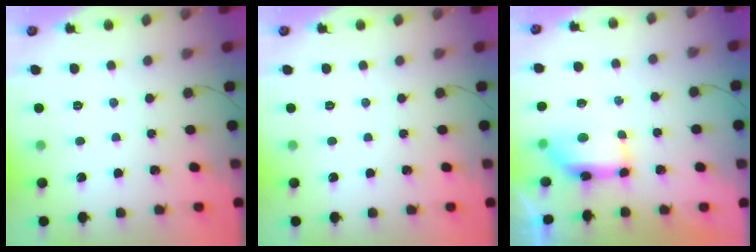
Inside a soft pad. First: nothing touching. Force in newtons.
{"total": 0.0}
{"total": 7.8, "press": 7.7, "slide": 1.5}